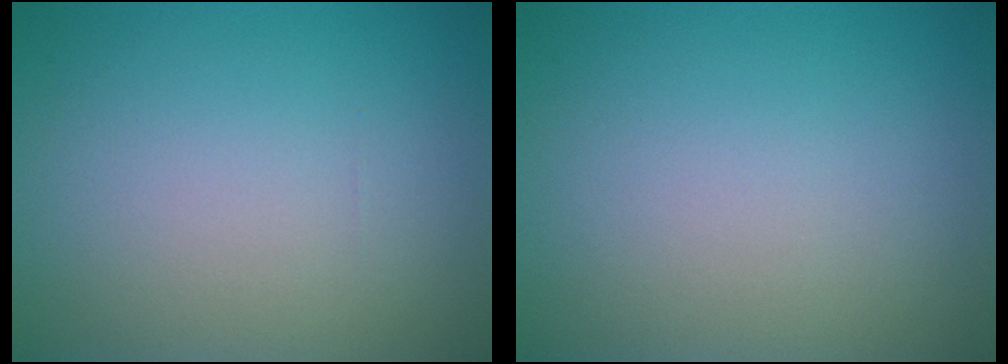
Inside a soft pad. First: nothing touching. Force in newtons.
{"total": 0.0}